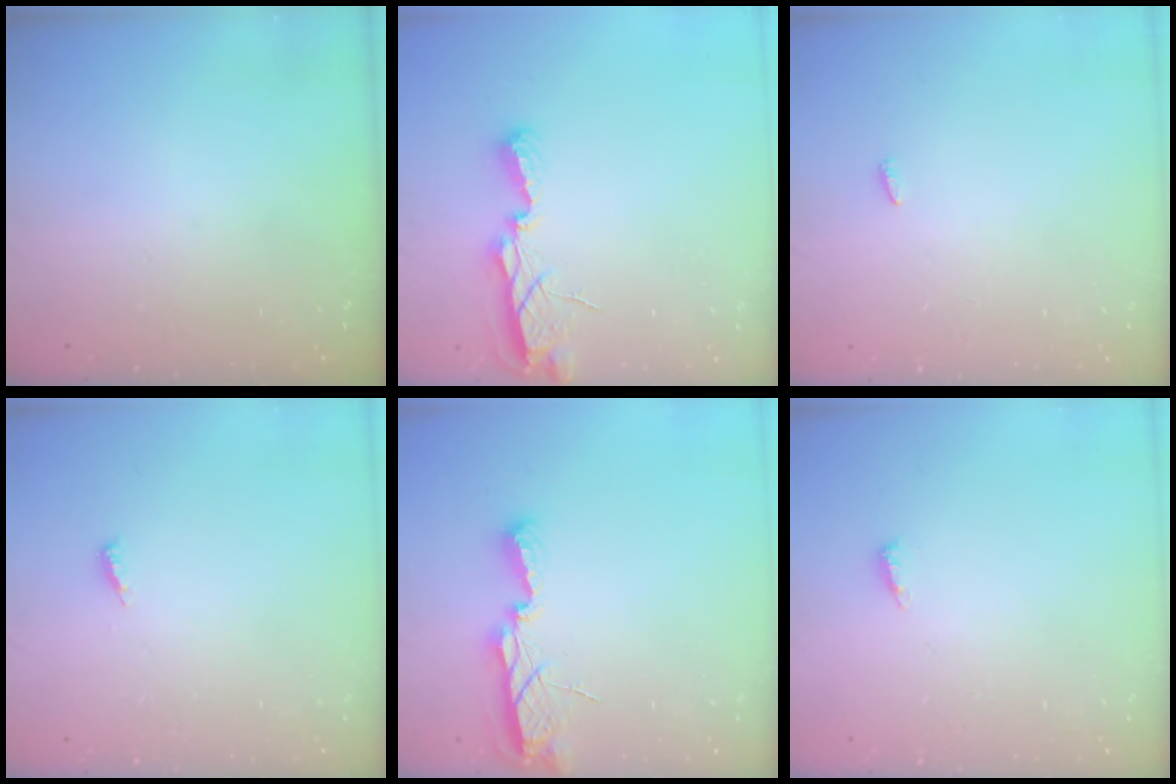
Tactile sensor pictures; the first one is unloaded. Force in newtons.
{"total": 7.3, "press": 7.3, "slide": 0.5}
{"total": 1.8, "press": 1.7, "slide": 0.6}
{"total": 3.9, "press": 3.9, "slide": 0.4}
{"total": 7.5, "press": 7.5, "slide": 0.8}
{"total": 4.6, "press": 4.5, "slide": 0.9}